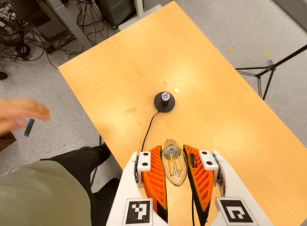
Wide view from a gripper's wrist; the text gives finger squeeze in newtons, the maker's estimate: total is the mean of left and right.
{"total": 22.6, "left": 25.5, "right": 19.7}